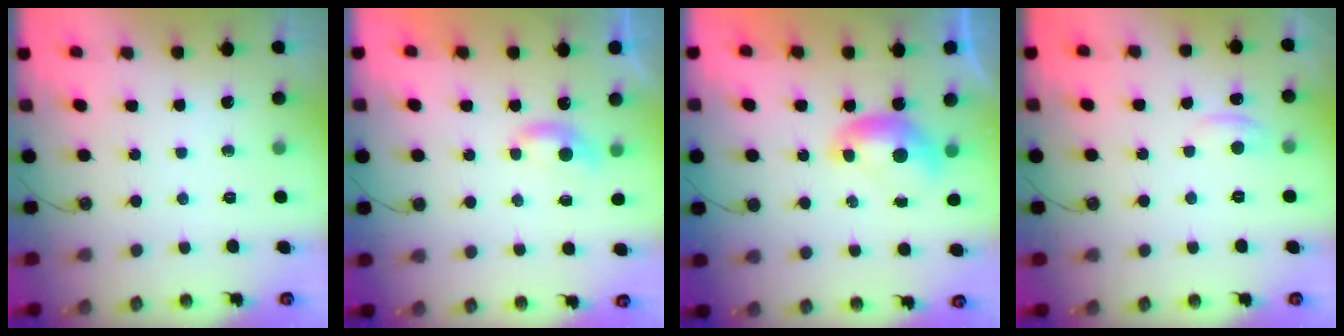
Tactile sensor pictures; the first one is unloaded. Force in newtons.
{"total": 2.4, "press": 2.4, "slide": 0.4}
{"total": 0.0}
{"total": 1.1, "press": 0.8, "slide": 0.7}